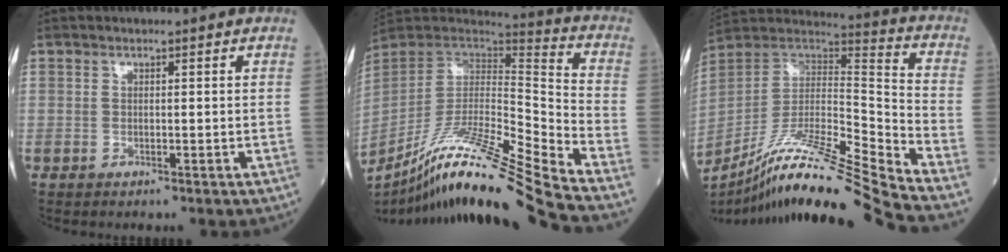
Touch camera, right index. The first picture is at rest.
{"total": 23.6, "force": [-18.8, -1.7, 14.2], "torque": [-0.250, -0.030, -0.335]}
{"total": 22.3, "force": [-18.6, -2.0, 12.2], "torque": [-0.223, -0.016, -0.330]}